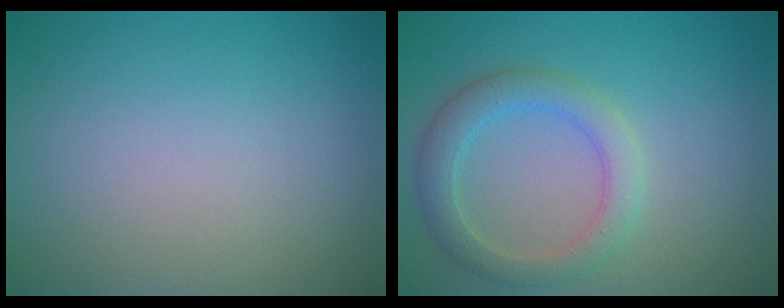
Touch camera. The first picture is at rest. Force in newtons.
{"total": 3.3, "press": 3.3, "slide": 0.2}